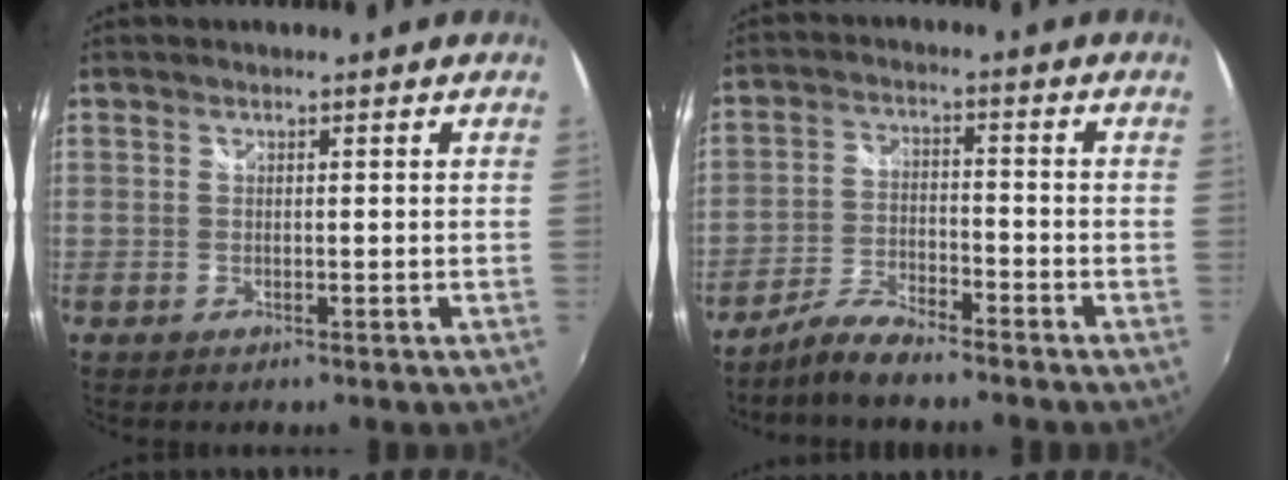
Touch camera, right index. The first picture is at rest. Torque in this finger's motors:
{"motor_torque": [-0.04, -0.06, 0.15, 0.03]}